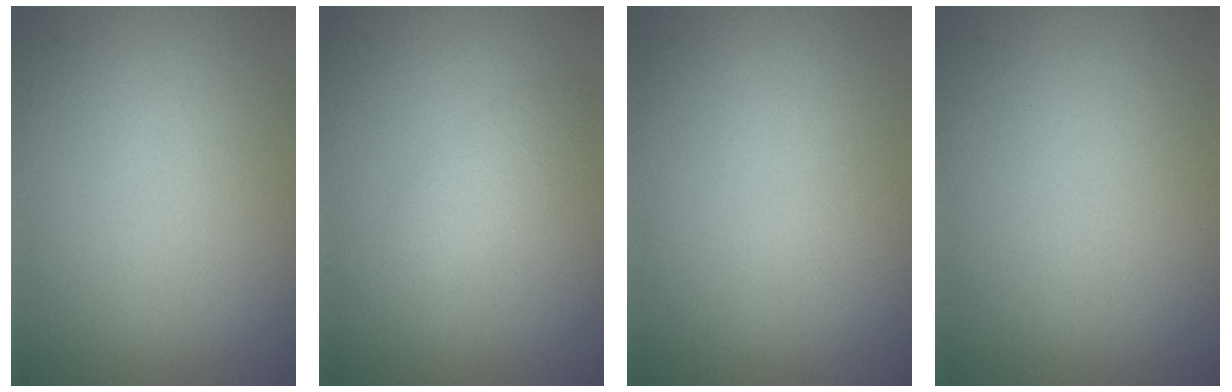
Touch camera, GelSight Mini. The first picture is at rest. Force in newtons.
{"total": 1.8, "press": 1.8, "slide": 0.1}
{"total": 0.0}
{"total": 0.0}